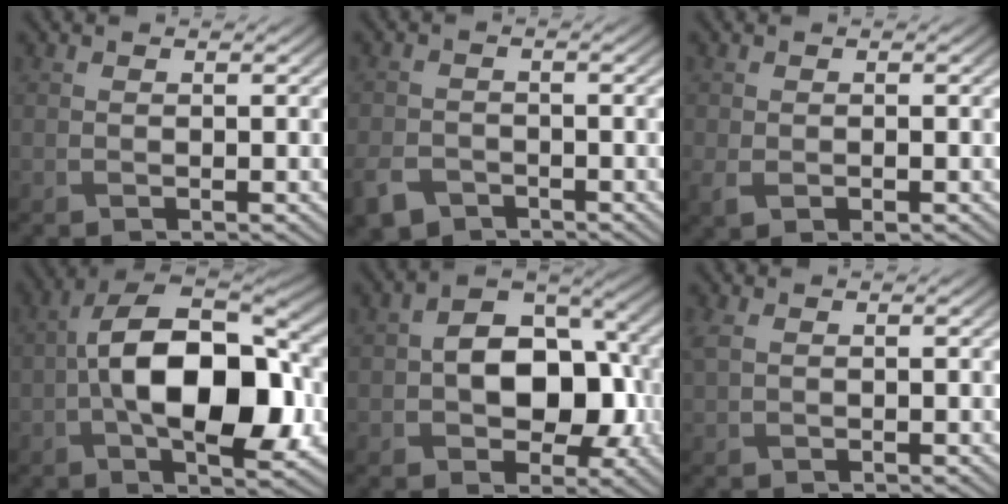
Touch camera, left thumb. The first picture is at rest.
{"total": 4.1, "force": [-2.8, 2.5, 1.6], "torque": [-0.045, -0.011, -0.059]}
{"total": 2.6, "force": [-1.0, 1.5, 1.9], "torque": [-0.045, -0.014, -0.013]}
{"total": 15.4, "force": [-1.9, 8.0, 13.1], "torque": [-0.213, 0.010, -0.043]}
{"total": 10.0, "force": [-0.9, 6.8, 7.4], "torque": [-0.113, 0.000, -0.016]}
{"total": 2.1, "force": [0.5, 1.3, 1.6], "torque": [-0.050, 0.006, 0.010]}